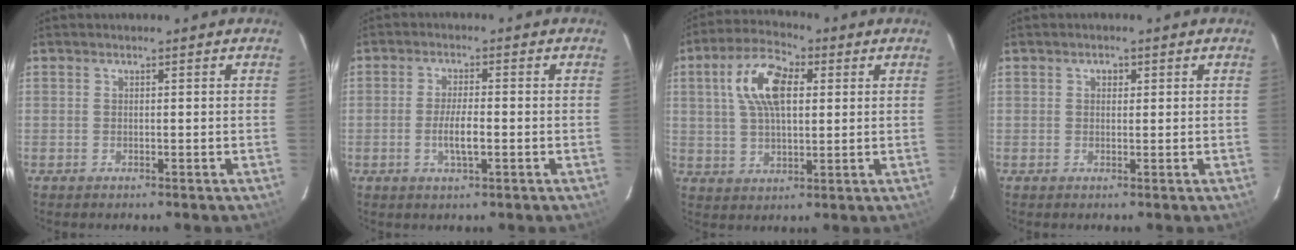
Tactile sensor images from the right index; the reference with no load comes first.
{"total": 4.5, "force": [-1.2, 0.9, 4.3], "torque": [-0.082, -0.003, -0.021]}
{"total": 11.3, "force": [3.1, 5.6, 9.3], "torque": [-0.180, 0.026, 0.057]}
{"total": 1.3, "force": [0.4, 1.1, 0.6], "torque": [-0.007, 0.007, 0.006]}